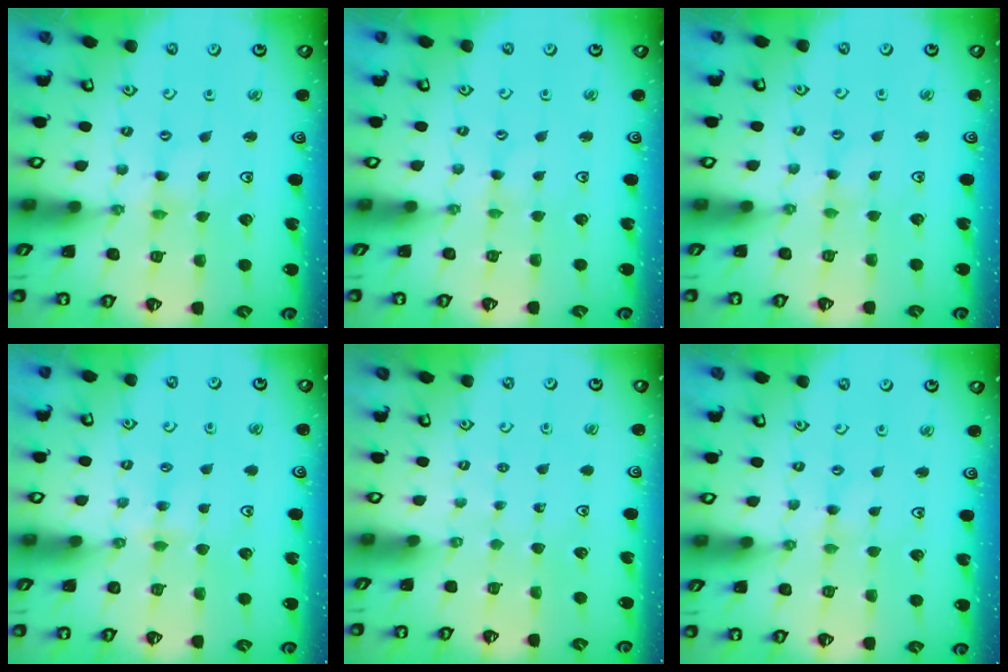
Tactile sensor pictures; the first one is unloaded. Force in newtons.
{"total": 0.0}
{"total": 1.0, "press": 0.9, "slide": 0.2}
{"total": 3.2, "press": 3.1, "slide": 0.5}
{"total": 0.0}
{"total": 1.8, "press": 1.8, "slide": 0.4}